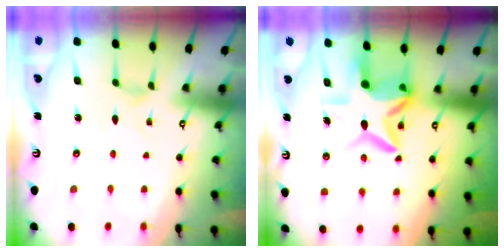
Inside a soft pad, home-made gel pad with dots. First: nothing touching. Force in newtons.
{"total": 10.9, "press": 10.8, "slide": 1.3}